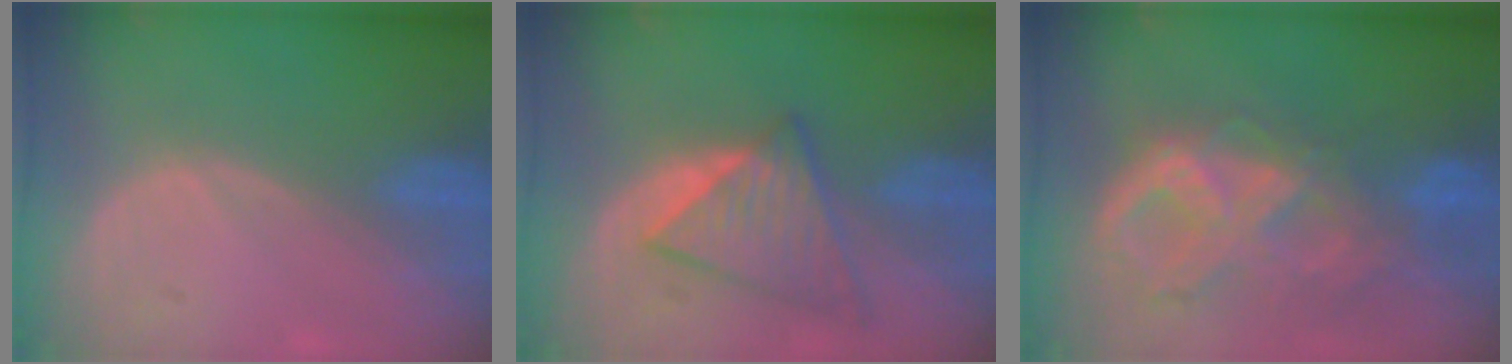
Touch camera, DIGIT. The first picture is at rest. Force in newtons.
{"total": 6.9, "press": 6.9, "slide": 1.0}
{"total": 10.6, "press": 8.9, "slide": 5.7}